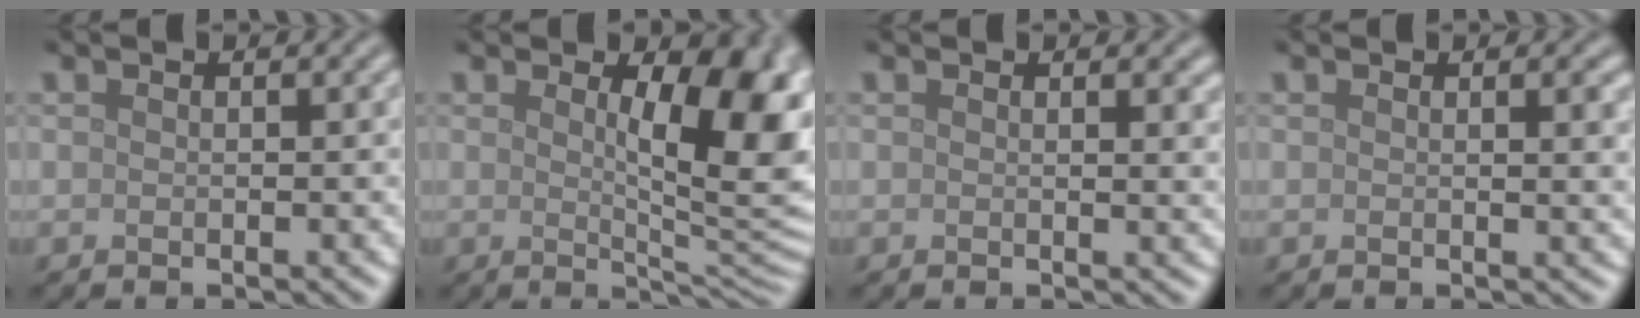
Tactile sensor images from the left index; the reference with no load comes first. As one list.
[{"total": 9.1, "force": [2.0, 2.8, 8.4], "torque": [-0.115, -0.004, 0.035]}, {"total": 1.6, "force": [0.9, 0.6, 1.2], "torque": [-0.007, 0.000, 0.012]}, {"total": 2.1, "force": [0.8, 0.7, 1.8], "torque": [-0.012, 0.002, 0.009]}]